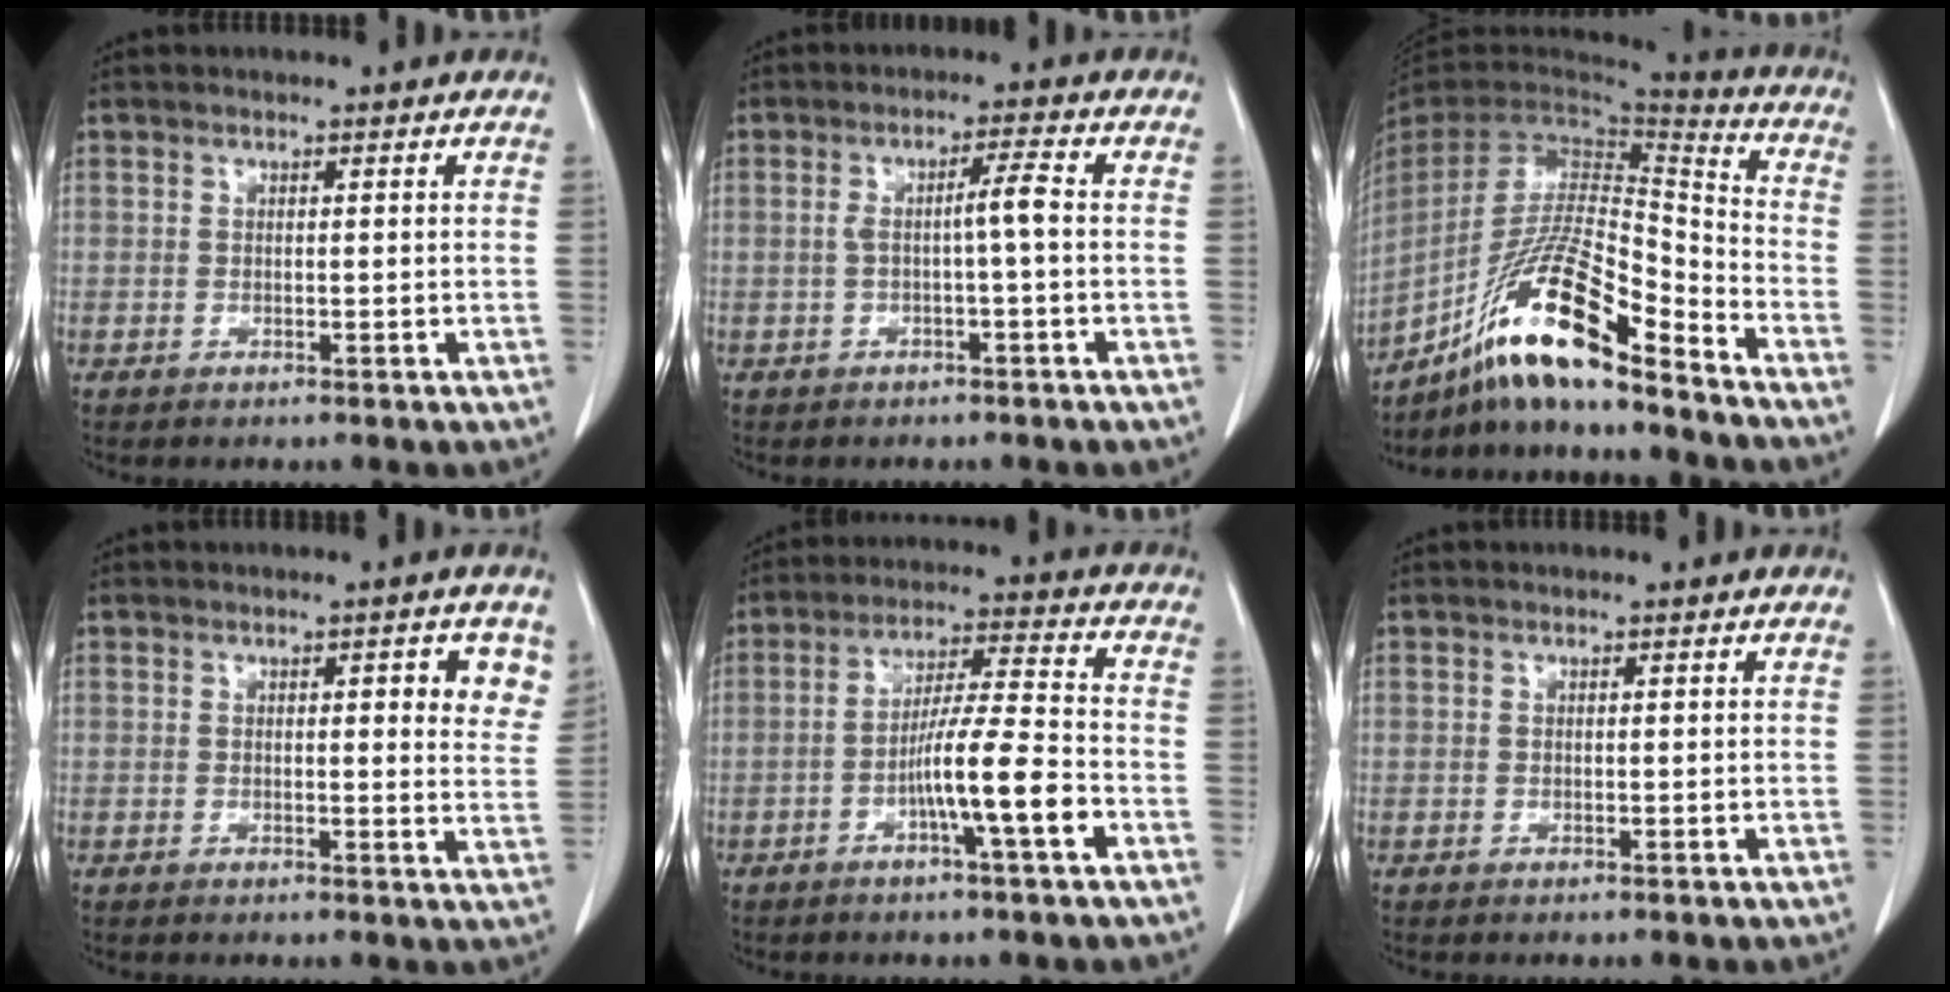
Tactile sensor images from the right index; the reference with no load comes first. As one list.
[{"total": 3.4, "force": [-0.4, -0.2, 3.4], "torque": [-0.061, 0.009, -0.004]}, {"total": 19.2, "force": [-13.5, 2.1, 13.5], "torque": [-0.281, -0.011, -0.247]}, {"total": 5.0, "force": [2.0, 1.4, 4.3], "torque": [-0.040, -0.005, 0.016]}, {"total": 9.8, "force": [-3.9, -0.1, 9.0], "torque": [-0.159, 0.005, -0.068]}, {"total": 0.0}]